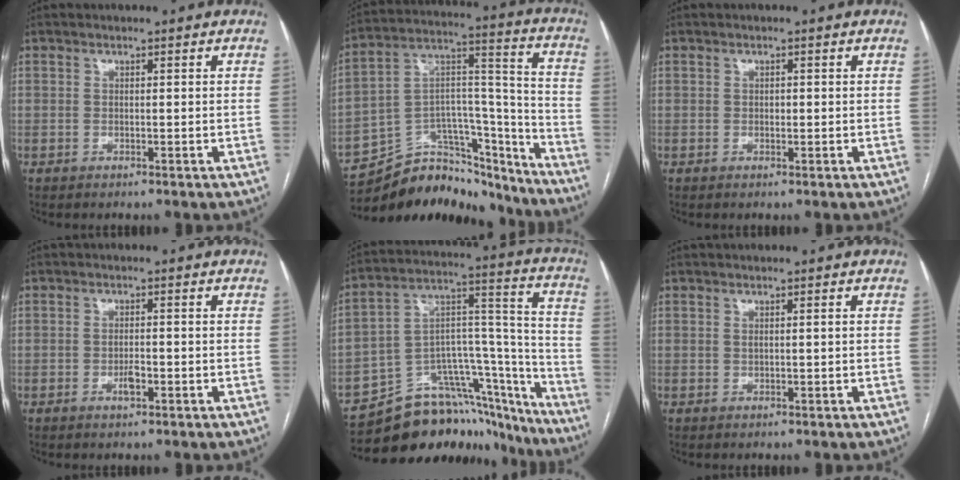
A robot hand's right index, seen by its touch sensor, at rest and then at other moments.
{"total": 22.2, "force": [-20.2, 7.2, 5.7], "torque": [-0.085, 0.056, -0.313]}
{"total": 0.7, "force": [0.0, 0.4, 0.5], "torque": [-0.009, 0.001, -0.001]}
{"total": 2.1, "force": [-0.9, 0.6, 1.8], "torque": [-0.032, 0.001, -0.014]}
{"total": 23.1, "force": [-19.4, 9.6, 8.2], "torque": [-0.083, 0.068, -0.285]}
{"total": 0.7, "force": [0.1, 0.0, 0.7], "torque": [-0.015, 0.001, 0.004]}